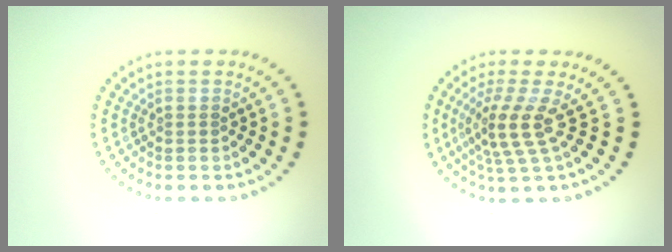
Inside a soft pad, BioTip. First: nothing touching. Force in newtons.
{"total": 3.5, "press": 2.6, "slide": 2.3}